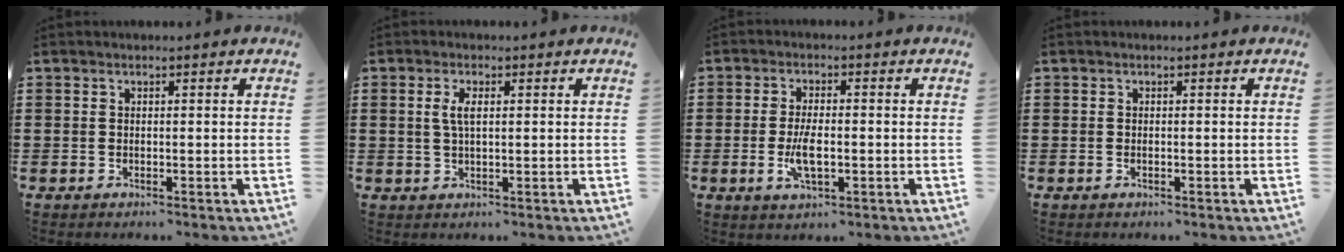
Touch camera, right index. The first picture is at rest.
{"total": 2.9, "force": [0.6, 1.0, 2.6], "torque": [-0.055, 0.006, 0.008]}
{"total": 5.0, "force": [-1.0, 1.9, 4.5], "torque": [-0.098, -0.003, -0.022]}
{"total": 0.0}